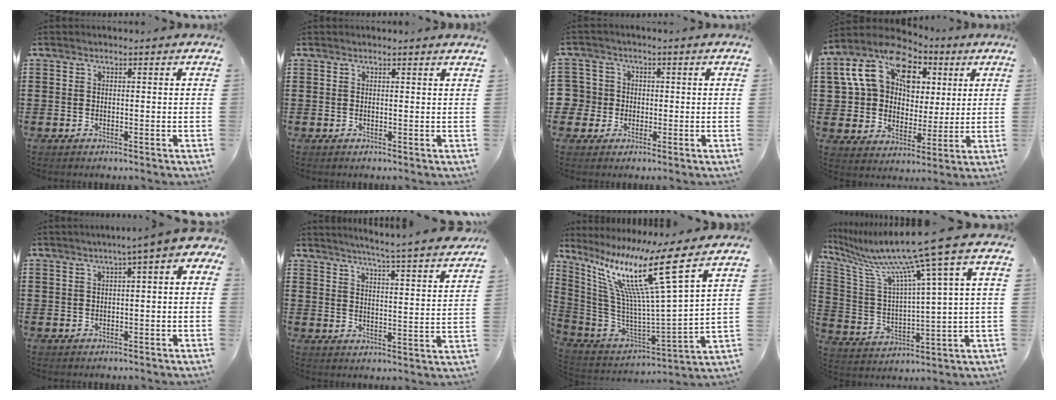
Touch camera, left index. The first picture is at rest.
{"total": 0.6, "force": [0.5, -0.1, 0.2], "torque": [-0.005, -0.003, 0.011]}
{"total": 4.0, "force": [-0.5, 3.9, 0.2], "torque": [-0.039, 0.005, -0.019]}
{"total": 13.7, "force": [6.0, 10.0, 7.2], "torque": [-0.193, -0.005, 0.109]}
{"total": 2.2, "force": [-0.3, 0.5, 2.1], "torque": [-0.041, -0.001, -0.012]}
{"total": 5.1, "force": [4.7, -1.3, 1.5], "torque": [-0.047, -0.038, 0.076]}
{"total": 16.4, "force": [8.8, 0.6, 13.9], "torque": [-0.312, -0.056, 0.123]}
{"total": 12.0, "force": [8.5, -0.7, 8.4], "torque": [-0.197, -0.050, 0.131]}